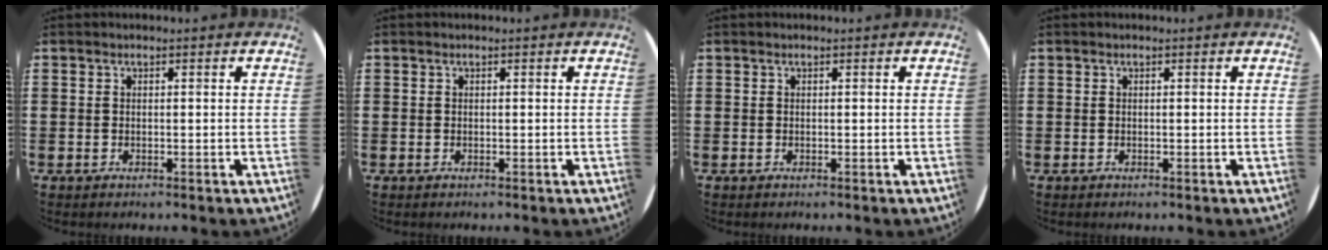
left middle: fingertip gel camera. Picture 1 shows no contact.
{"total": 0.0}
{"total": 0.0}
{"total": 0.0}